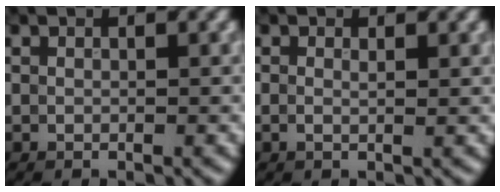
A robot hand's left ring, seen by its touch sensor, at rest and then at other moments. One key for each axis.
{"total": 0.9, "fx": 0.3, "fy": 0.2, "fz": 0.8, "tx": -0.013, "ty": -0.003, "tz": 0.002}